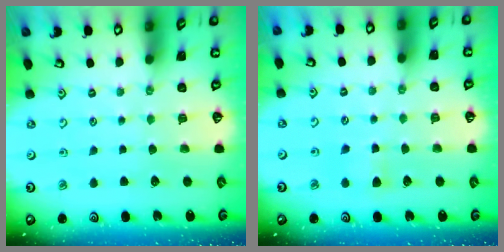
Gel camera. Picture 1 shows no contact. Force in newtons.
{"total": 5.8, "press": 5.8, "slide": 0.5}